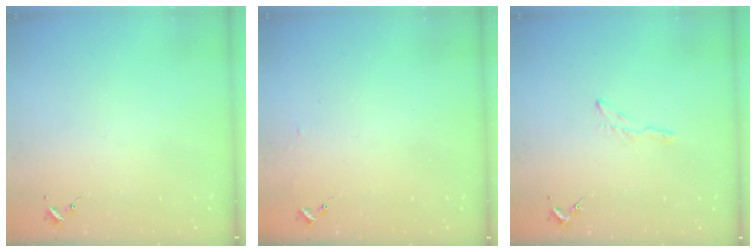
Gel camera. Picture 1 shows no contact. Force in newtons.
{"total": 3.2, "press": 3.2, "slide": 0.3}
{"total": 3.8, "press": 3.7, "slide": 0.4}